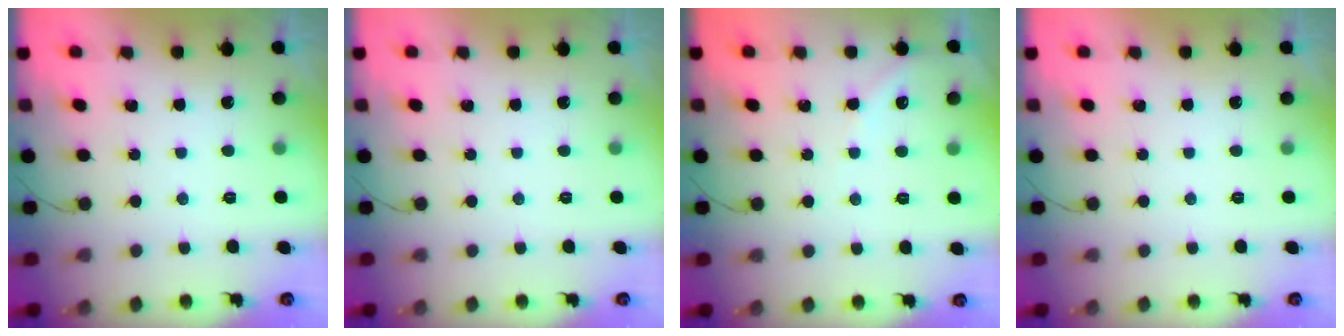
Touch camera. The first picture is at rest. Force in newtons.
{"total": 0.0}
{"total": 2.2, "press": 2.2, "slide": 0.4}
{"total": 0.0}